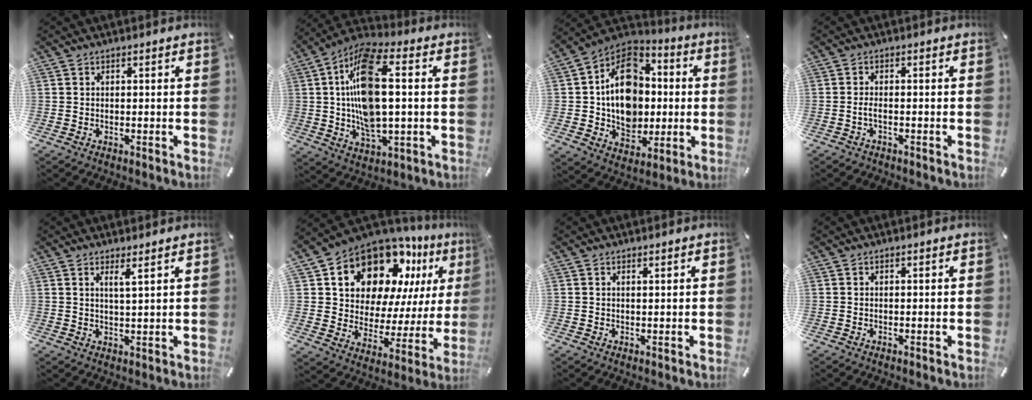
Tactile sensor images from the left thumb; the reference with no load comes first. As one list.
[{"total": 17.0, "force": [1.7, 7.5, 15.2], "torque": [-0.312, -0.004, 0.024]}, {"total": 16.2, "force": [0.0, 13.6, 8.8], "torque": [-0.143, 0.005, 0.005]}, {"total": 1.7, "force": [-0.7, 0.6, 1.4], "torque": [-0.033, -0.001, -0.015]}, {"total": 3.1, "force": [2.4, -0.4, 2.0], "torque": [-0.045, -0.011, 0.041]}, {"total": 15.7, "force": [11.1, 9.3, 6.0], "torque": [-0.106, -0.091, 0.197]}, {"total": 0.8, "force": [0.7, -0.1, 0.4], "torque": [-0.008, -0.003, 0.012]}, {"total": 0.0}]